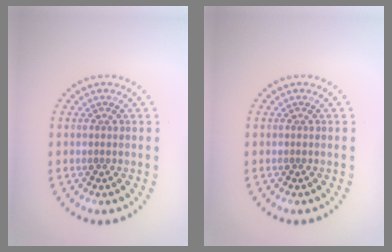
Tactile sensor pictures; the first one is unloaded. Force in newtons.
{"total": 0.0}